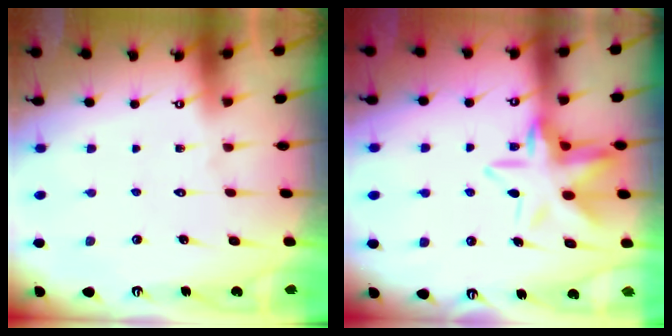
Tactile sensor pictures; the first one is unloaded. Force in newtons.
{"total": 12.3, "press": 12.2, "slide": 1.2}